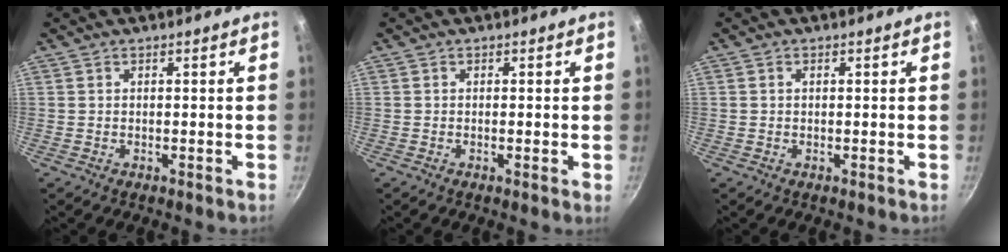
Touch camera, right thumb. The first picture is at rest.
{"total": 0.9, "force": [-0.2, 0.0, 0.9], "torque": [-0.014, -0.002, -0.006]}
{"total": 0.7, "force": [0.1, 0.5, 0.4], "torque": [-0.005, 0.004, 0.001]}